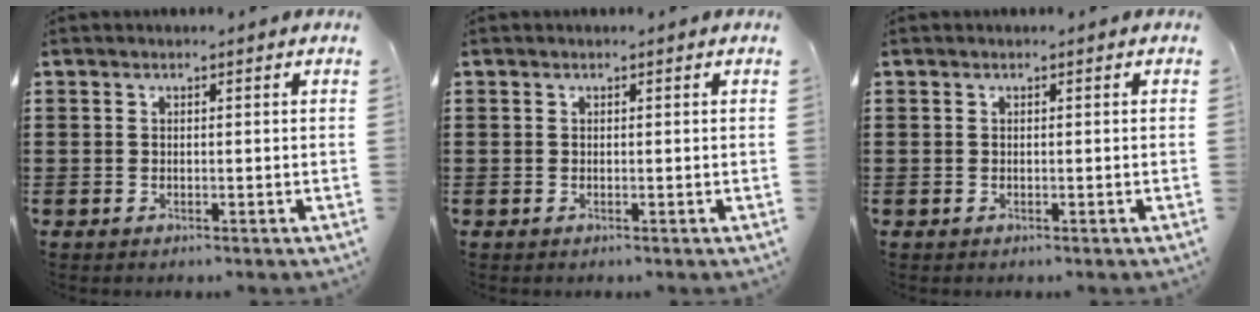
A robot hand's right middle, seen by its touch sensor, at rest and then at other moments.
{"total": 0.0}
{"total": 0.0}